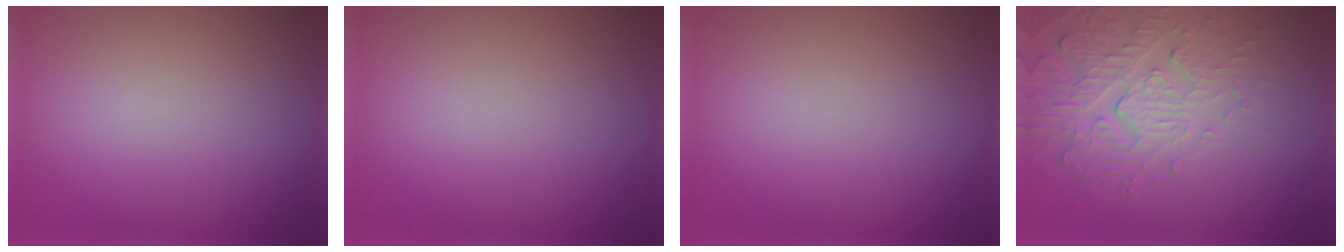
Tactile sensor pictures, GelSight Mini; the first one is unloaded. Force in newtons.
{"total": 0.0}
{"total": 0.0}
{"total": 5.2, "press": 3.5, "slide": 3.9}